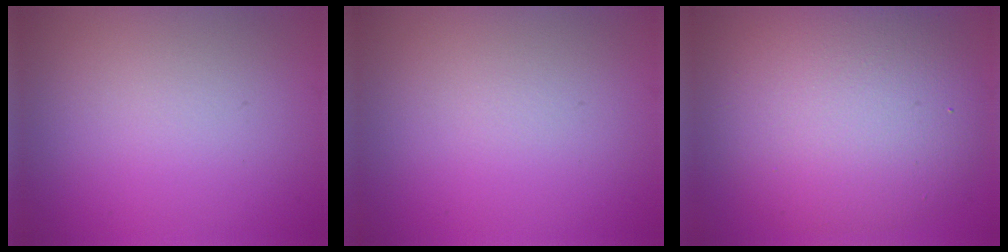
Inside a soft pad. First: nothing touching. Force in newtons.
{"total": 0.0}
{"total": 10.4, "press": 10.4, "slide": 0.2}